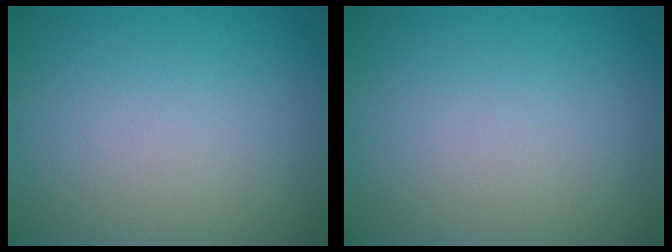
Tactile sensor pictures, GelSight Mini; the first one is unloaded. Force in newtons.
{"total": 0.0}